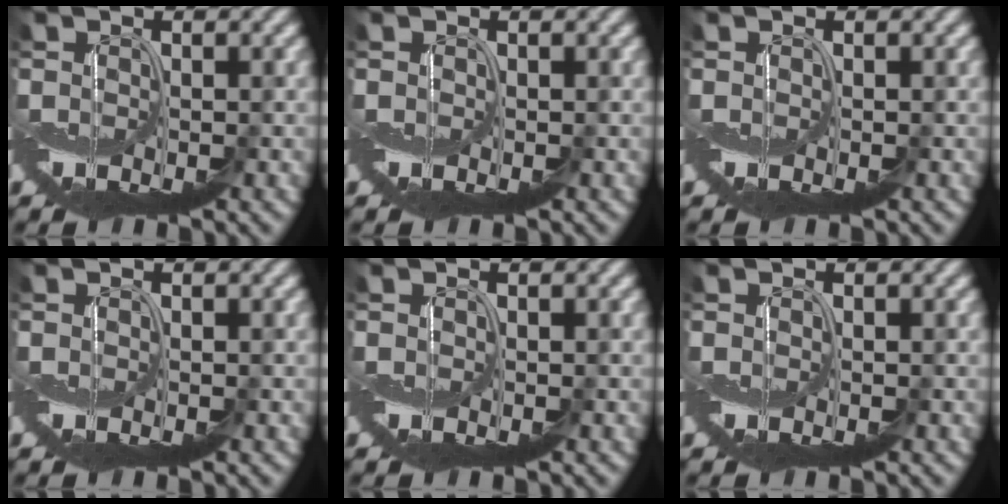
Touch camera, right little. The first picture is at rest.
{"total": 0.0}
{"total": 0.0}
{"total": 0.0}
{"total": 0.0}
{"total": 0.0}